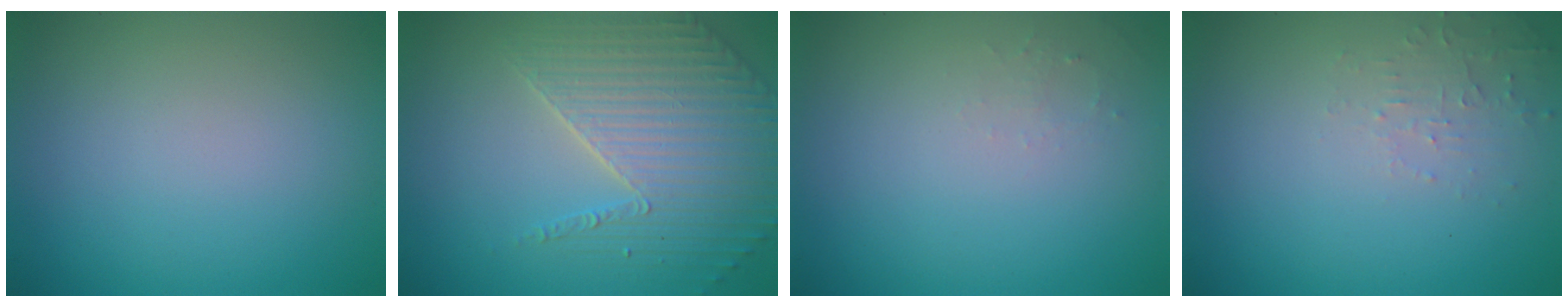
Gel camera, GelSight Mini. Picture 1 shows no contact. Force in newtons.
{"total": 3.9, "press": 3.9, "slide": 0.3}
{"total": 0.8, "press": 0.8, "slide": 0.3}
{"total": 1.5, "press": 1.5, "slide": 0.3}